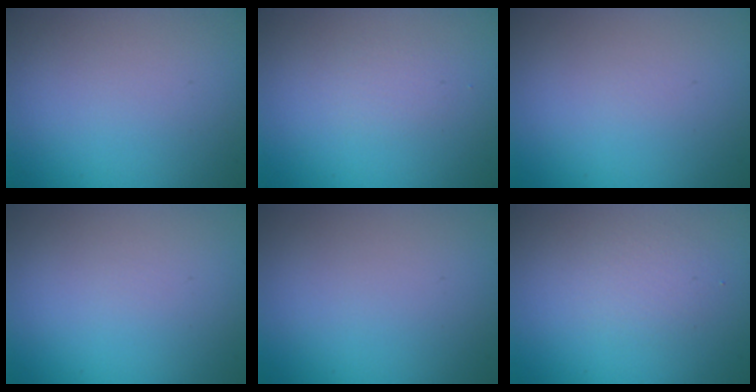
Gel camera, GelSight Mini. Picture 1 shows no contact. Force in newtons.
{"total": 1.0, "press": 1.0, "slide": 0.0}
{"total": 0.0}
{"total": 0.0}
{"total": 0.0}
{"total": 1.5, "press": 1.5, "slide": 0.1}